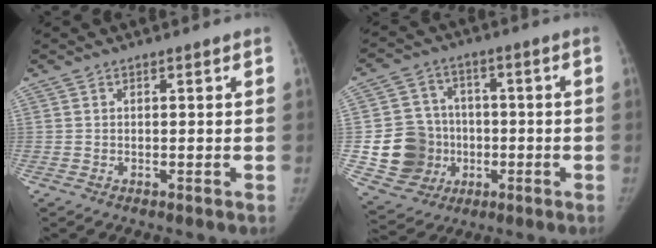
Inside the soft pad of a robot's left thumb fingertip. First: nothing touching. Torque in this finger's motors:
{"motor_torque": [0.85, 0.97, 0.32, -0.31, 0.12]}